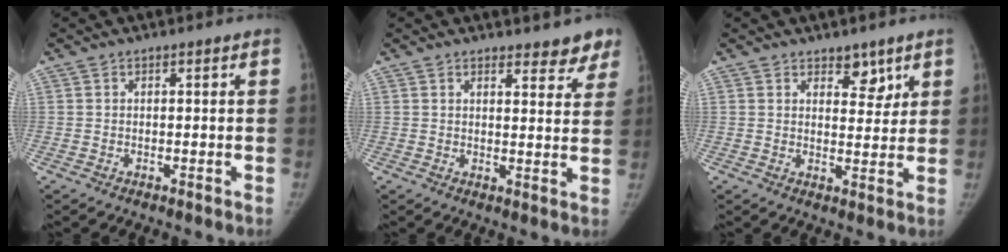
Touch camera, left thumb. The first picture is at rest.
{"total": 6.2, "force": [5.5, 2.4, 1.7], "torque": [0.016, -0.031, 0.054]}
{"total": 4.9, "force": [3.3, 2.8, 2.3], "torque": [0.002, -0.022, 0.049]}